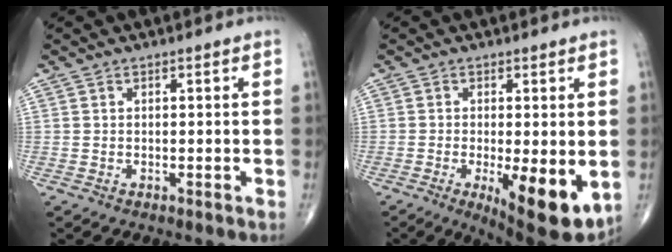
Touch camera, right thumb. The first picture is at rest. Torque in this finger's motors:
{"motor_torque": [1.79, 1.99, 1.25, -0.38, 0.41]}